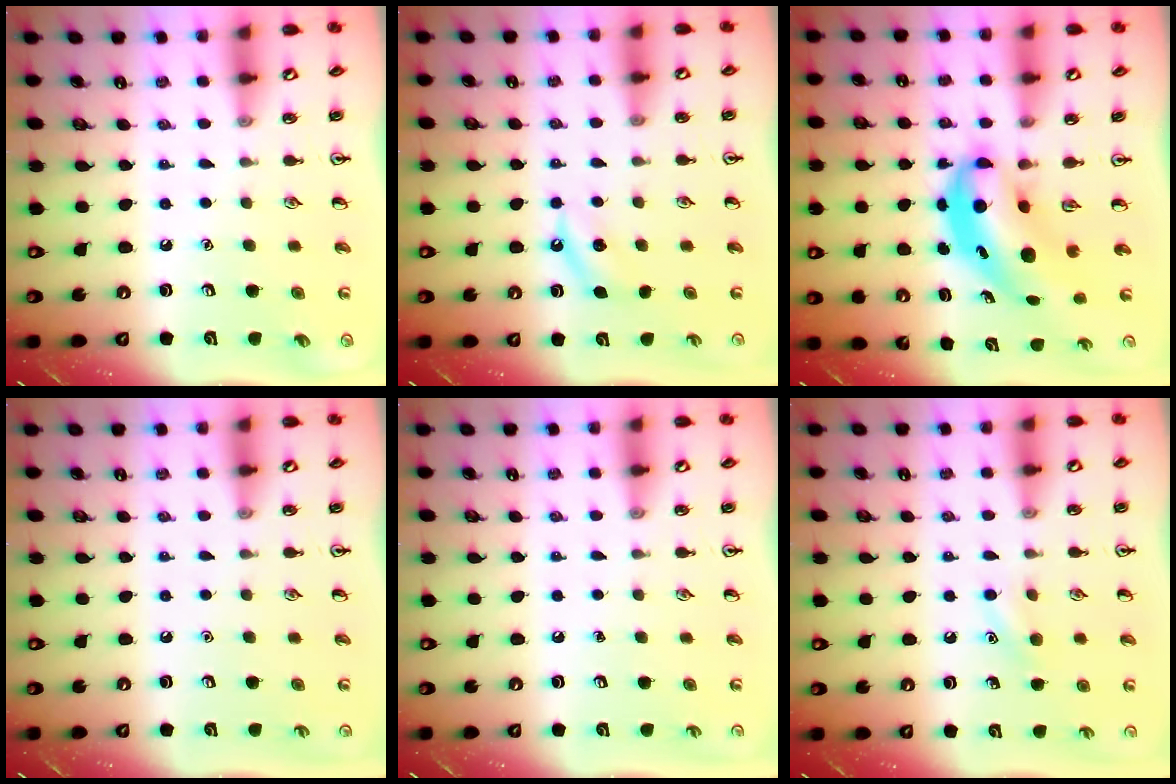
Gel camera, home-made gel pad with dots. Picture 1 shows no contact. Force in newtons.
{"total": 4.6, "press": 4.5, "slide": 1.3}
{"total": 7.5, "press": 7.2, "slide": 2.0}
{"total": 0.0}
{"total": 0.0}
{"total": 6.9, "press": 6.6, "slide": 2.1}